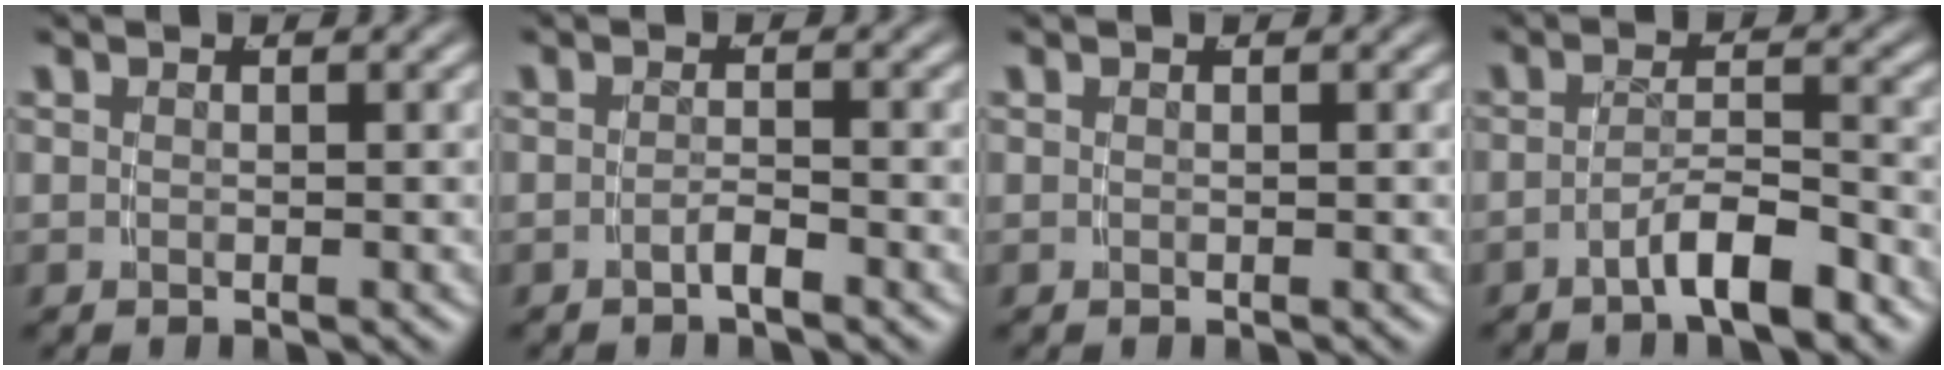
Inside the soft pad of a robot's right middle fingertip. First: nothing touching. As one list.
[{"total": 1.4, "force": [-1.3, -0.4, 0.6], "torque": [-0.007, 0.003, -0.026]}, {"total": 0.0}, {"total": 3.9, "force": [-3.0, 0.5, 2.4], "torque": [-0.030, 0.001, -0.053]}]